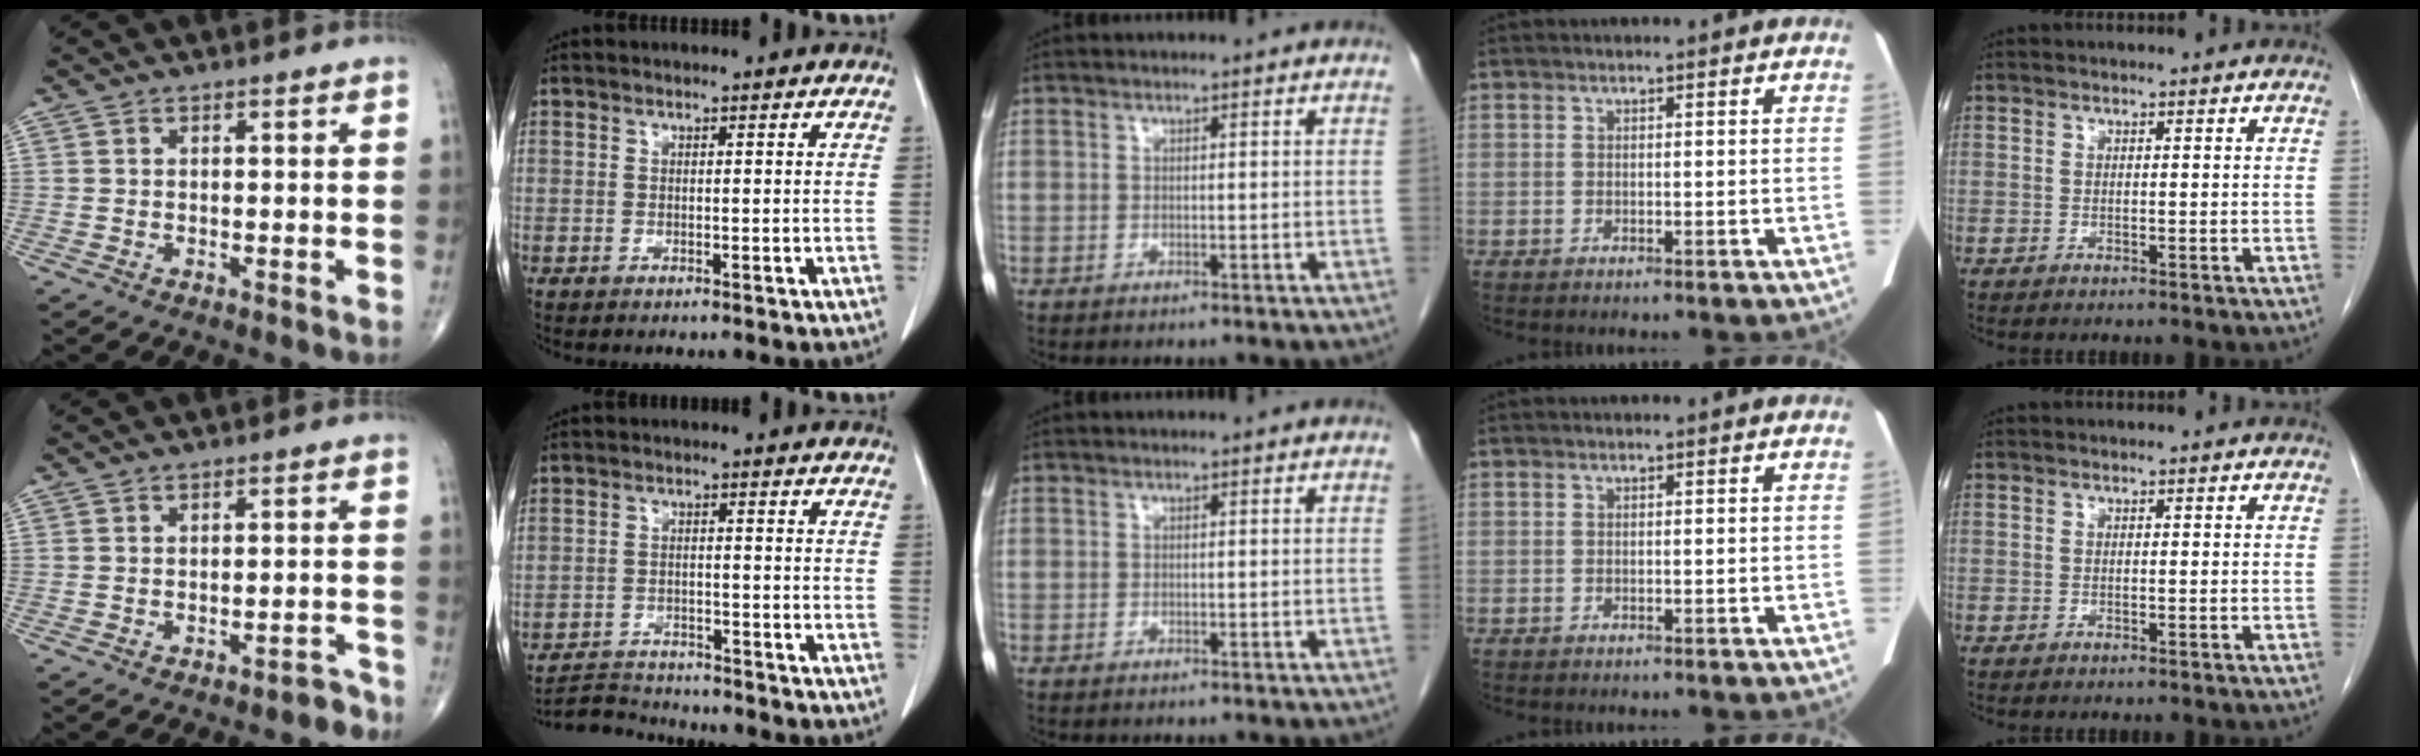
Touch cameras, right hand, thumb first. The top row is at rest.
{"thumb": {"total": 2.9, "force": [-2.5, 1.2, 0.9], "torque": [-0.003, 0.029, -0.030]}, "index": {"total": 5.7, "force": [-5.7, 0.4, -0.2], "torque": [0.000, -0.007, -0.102]}}